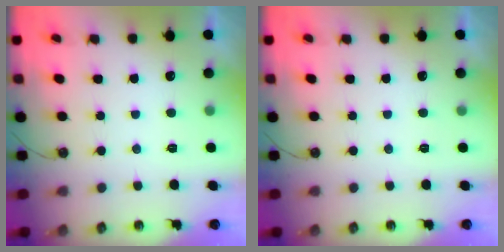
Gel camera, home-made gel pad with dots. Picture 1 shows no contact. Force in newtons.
{"total": 0.0}